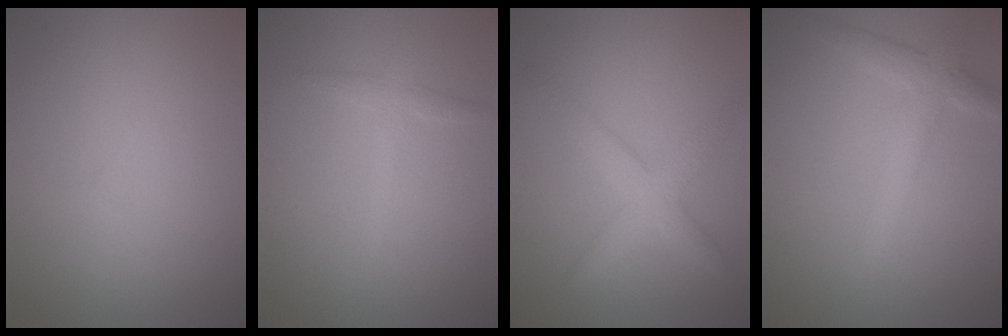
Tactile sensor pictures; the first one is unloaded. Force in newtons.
{"total": 1.7, "press": 1.7, "slide": 0.1}
{"total": 3.2, "press": 3.2, "slide": 0.1}
{"total": 3.1, "press": 3.1, "slide": 0.2}